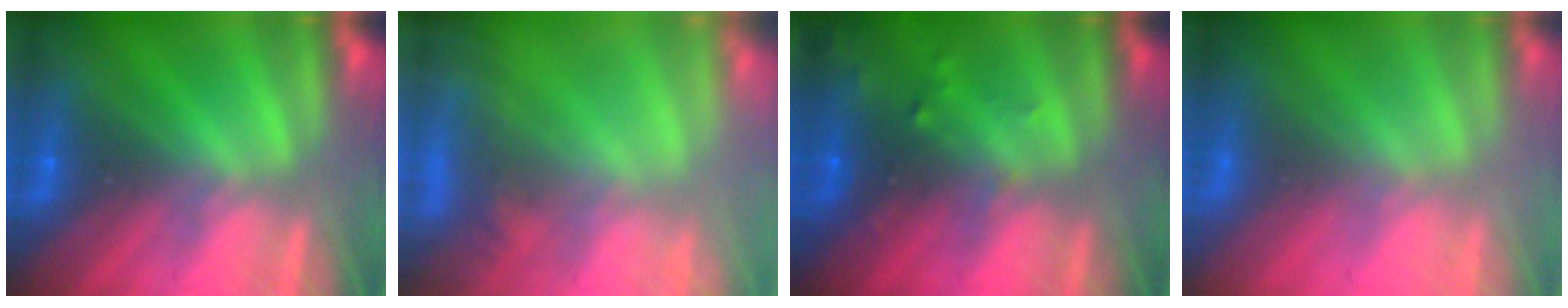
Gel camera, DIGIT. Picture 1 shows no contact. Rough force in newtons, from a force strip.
{"total": 6.9}
{"total": 8.6}
{"total": 2.8}